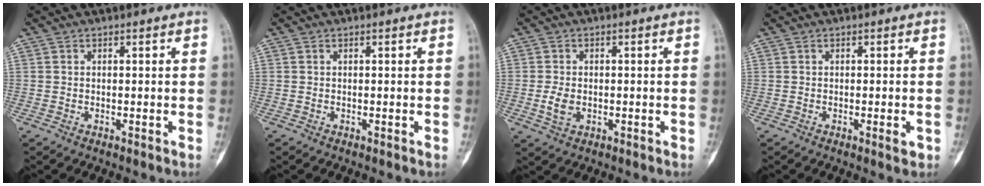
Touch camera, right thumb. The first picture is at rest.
{"total": 0.0}
{"total": 3.5, "force": [-0.6, 2.4, 2.5], "torque": [-0.050, -0.003, -0.010]}
{"total": 2.0, "force": [-0.6, 0.6, 1.8], "torque": [-0.024, -0.002, -0.007]}